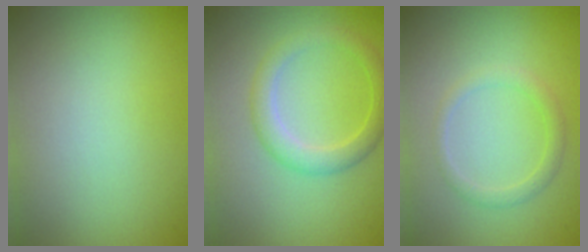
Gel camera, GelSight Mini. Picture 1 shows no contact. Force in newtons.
{"total": 2.8, "press": 2.8, "slide": 0.1}
{"total": 1.6, "press": 1.6, "slide": 0.0}